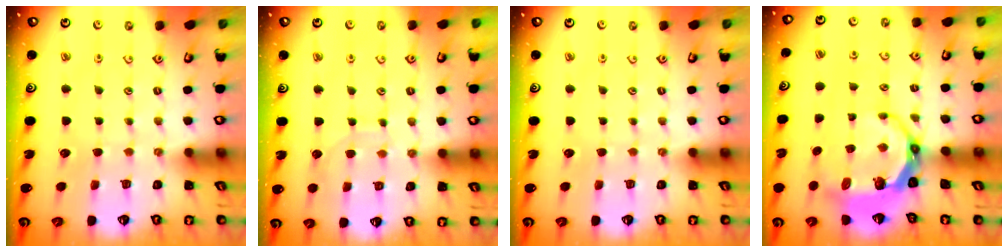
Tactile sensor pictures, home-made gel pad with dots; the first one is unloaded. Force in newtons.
{"total": 6.7, "press": 6.7, "slide": 0.4}
{"total": 0.0}
{"total": 8.8, "press": 7.8, "slide": 3.9}